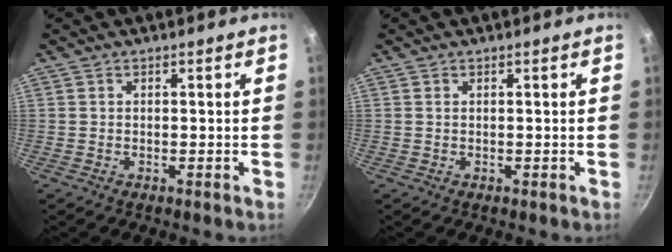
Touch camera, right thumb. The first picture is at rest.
{"total": 0.0}